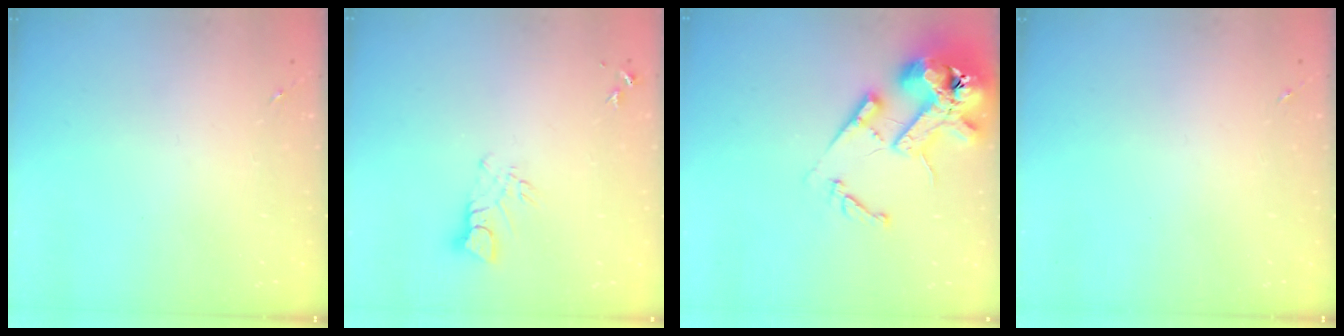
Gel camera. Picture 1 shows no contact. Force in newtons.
{"total": 4.8, "press": 4.8, "slide": 0.5}
{"total": 17.7, "press": 17.6, "slide": 2.4}
{"total": 0.0}